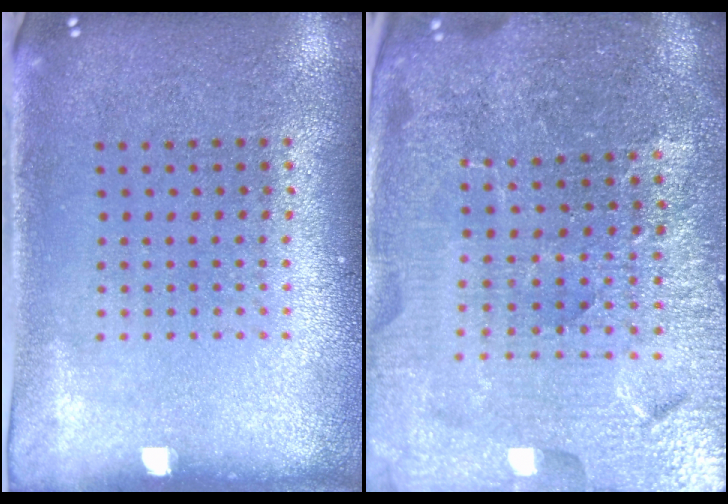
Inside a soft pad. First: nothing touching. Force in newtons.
{"total": 5.6, "press": 5.1, "slide": 2.4}